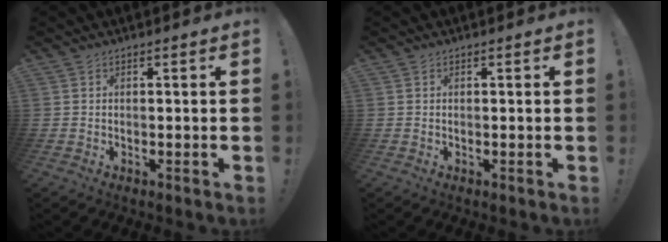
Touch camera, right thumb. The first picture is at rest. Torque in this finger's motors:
{"motor_torque": [-0.37, -0.29, -0.39, 0.32, 0.00]}